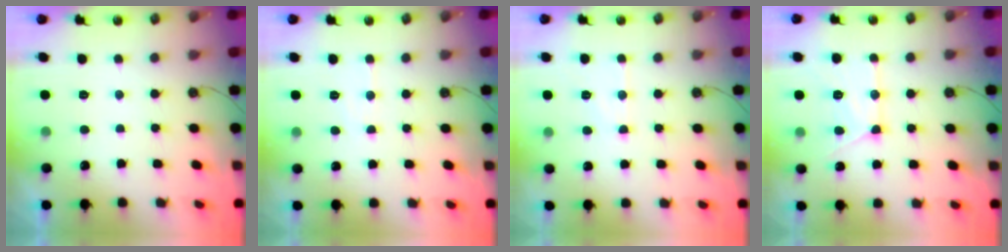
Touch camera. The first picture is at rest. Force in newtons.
{"total": 5.4, "press": 5.4, "slide": 0.7}
{"total": 7.9, "press": 7.9, "slide": 0.7}
{"total": 13.4, "press": 13.3, "slide": 1.2}